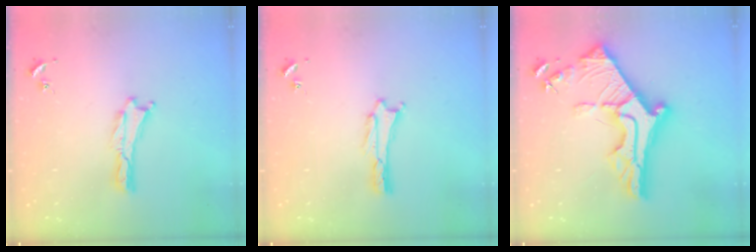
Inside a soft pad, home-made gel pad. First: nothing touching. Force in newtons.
{"total": 1.6, "press": 1.6, "slide": 0.2}
{"total": 12.7, "press": 12.6, "slide": 1.3}